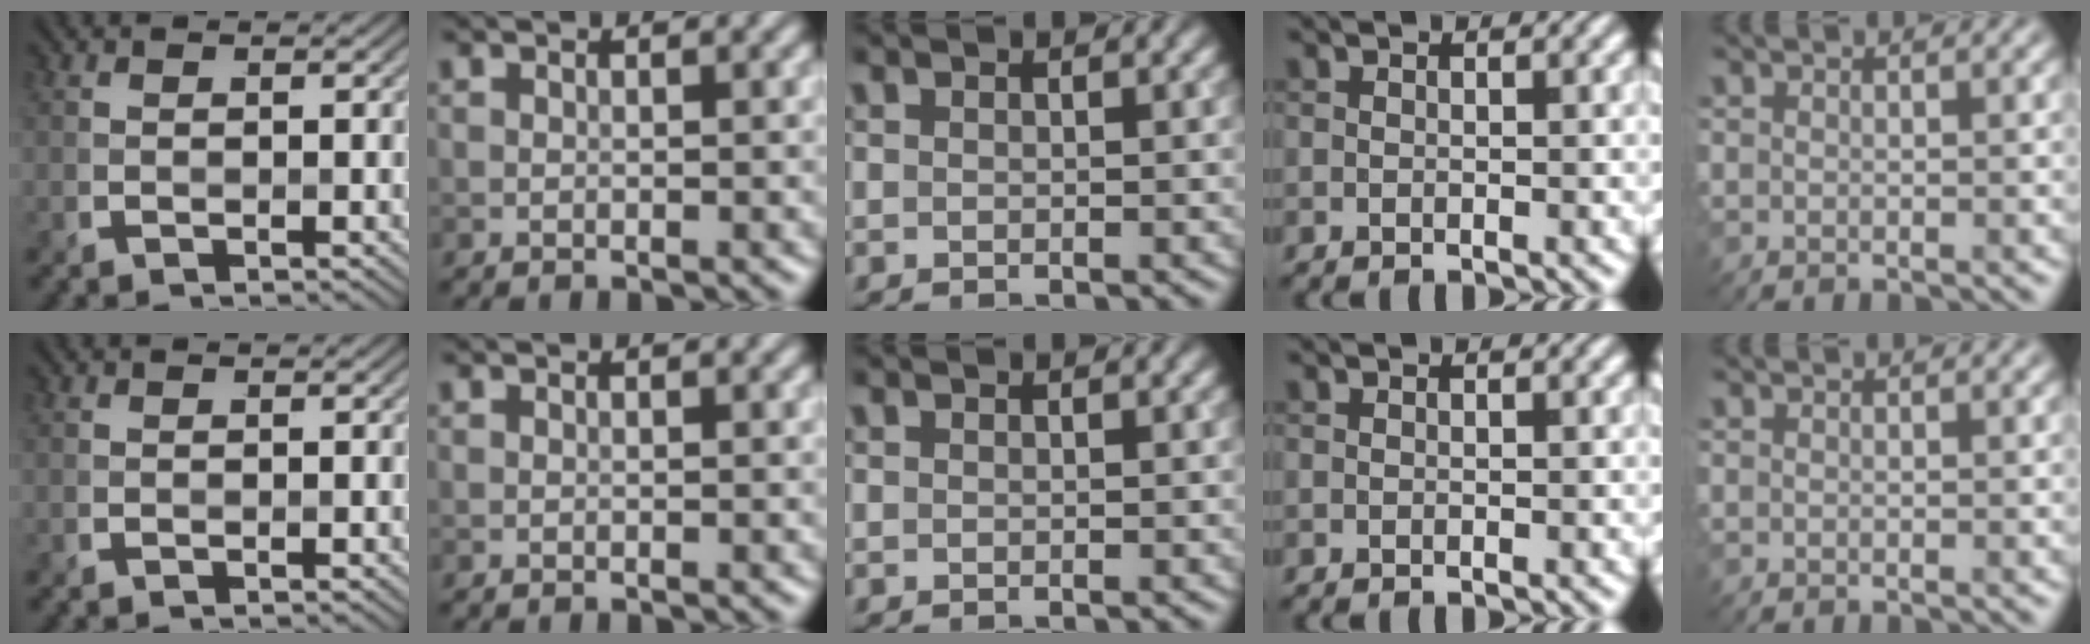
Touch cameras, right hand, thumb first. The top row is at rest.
{}